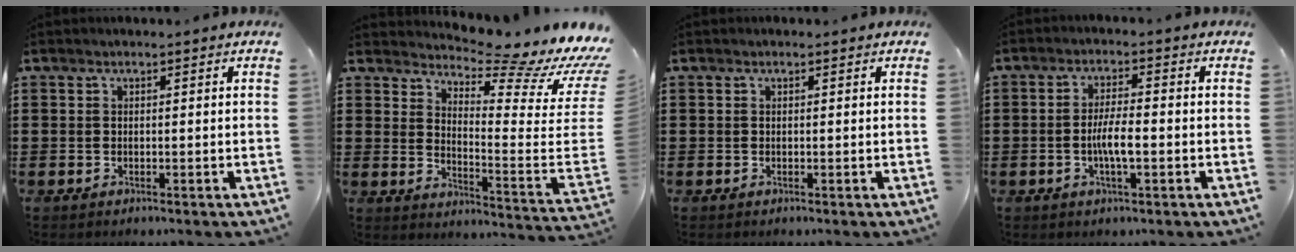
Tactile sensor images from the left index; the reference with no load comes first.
{"total": 8.0, "force": [6.6, 0.7, 4.4], "torque": [-0.077, -0.073, 0.102]}
{"total": 0.0}
{"total": 4.7, "force": [-1.0, 1.0, 4.5], "torque": [-0.091, -0.001, -0.023]}